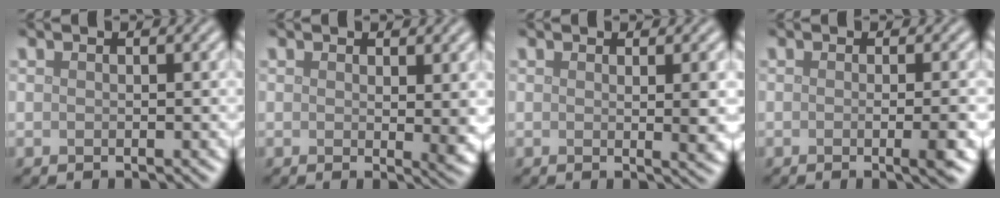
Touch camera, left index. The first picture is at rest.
{"total": 2.2, "force": [0.5, 0.4, 2.1], "torque": [-0.026, -0.010, 0.009]}
{"total": 3.2, "force": [0.5, 0.8, 3.1], "torque": [-0.035, -0.005, 0.007]}
{"total": 3.5, "force": [-0.6, 1.0, 3.3], "torque": [-0.036, -0.004, -0.009]}